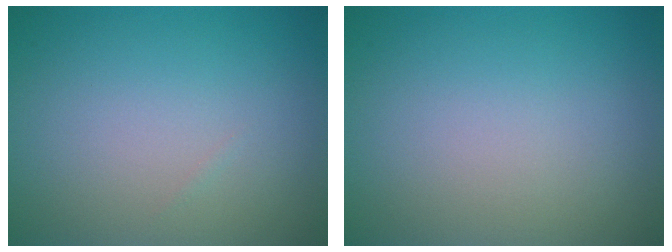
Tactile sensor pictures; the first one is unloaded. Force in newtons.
{"total": 0.0}